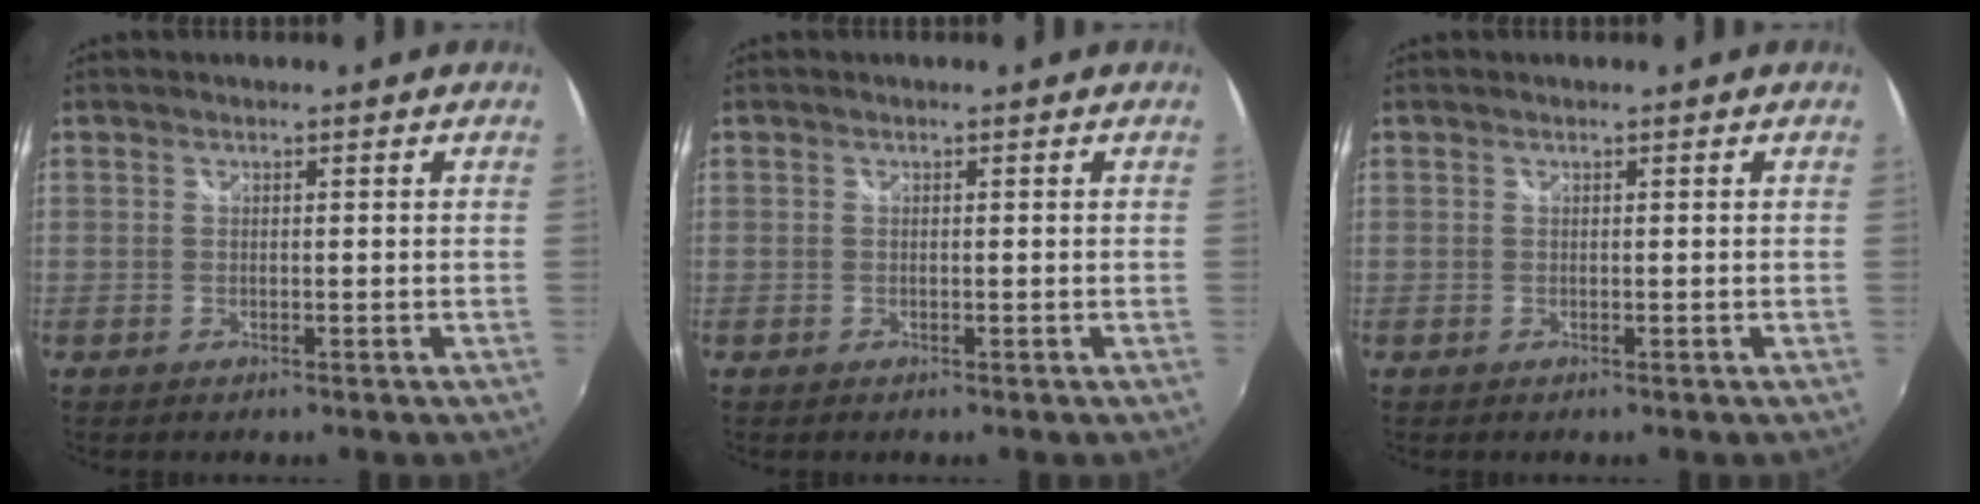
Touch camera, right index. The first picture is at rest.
{"total": 0.0}
{"total": 0.0}